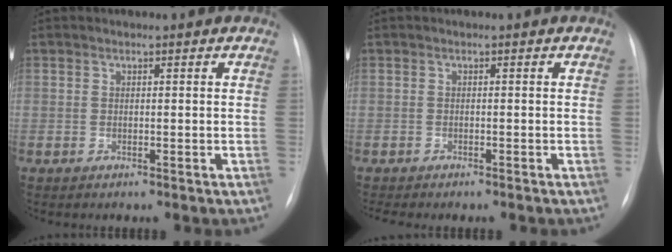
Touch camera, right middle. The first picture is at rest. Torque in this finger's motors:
{"motor_torque": [0.21, -0.19, 0.08, 0.04]}